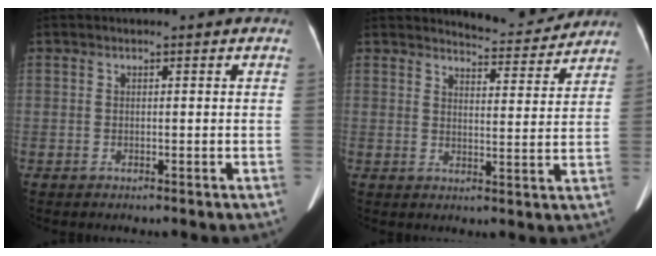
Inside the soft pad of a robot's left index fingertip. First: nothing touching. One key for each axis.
{"total": 7.5, "fx": 7.5, "fy": 0.7, "fz": 0.6, "tx": -0.008, "ty": -0.029, "tz": 0.089}